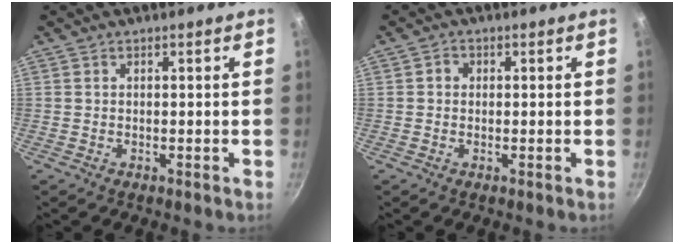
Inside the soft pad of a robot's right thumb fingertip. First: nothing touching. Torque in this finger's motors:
{"motor_torque": [-0.17, 0.34, 0.52, 0.02, 0.02]}